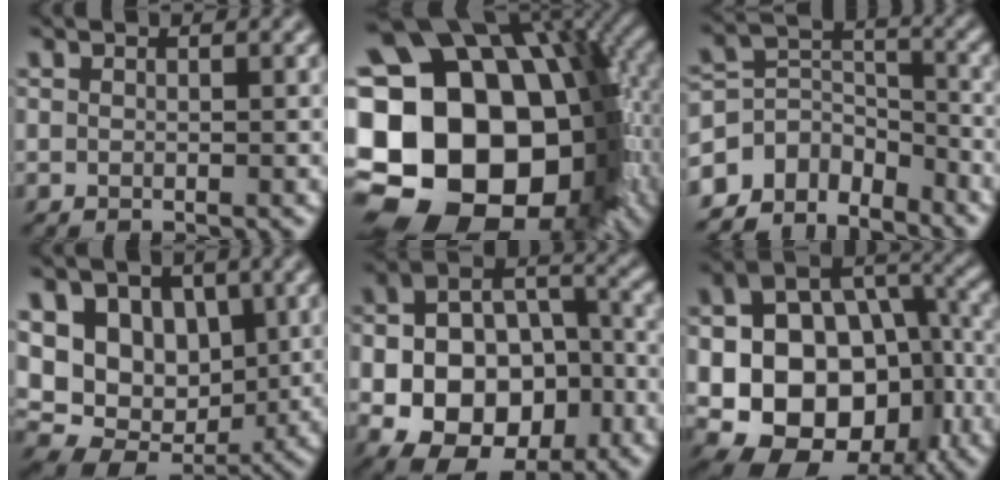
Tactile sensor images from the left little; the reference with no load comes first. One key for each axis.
{"total": 22.9, "fx": -4.0, "fy": 17.2, "fz": 14.6, "tx": -0.276, "ty": -0.047, "tz": -0.080}
{"total": 6.1, "fx": -5.0, "fy": 3.1, "fz": 1.6, "tx": -0.019, "ty": 0.003, "tz": -0.097}
{"total": 12.6, "fx": 3.0, "fy": 9.2, "fz": 8.1, "tx": -0.123, "ty": 0.022, "tz": 0.048}
{"total": 14.4, "fx": -5.3, "fy": 9.9, "fz": 9.1, "tx": -0.144, "ty": -0.018, "tz": -0.083}
{"total": 19.0, "fx": -4.1, "fy": 15.0, "fz": 10.9, "tx": -0.157, "ty": -0.019, "tz": -0.072}